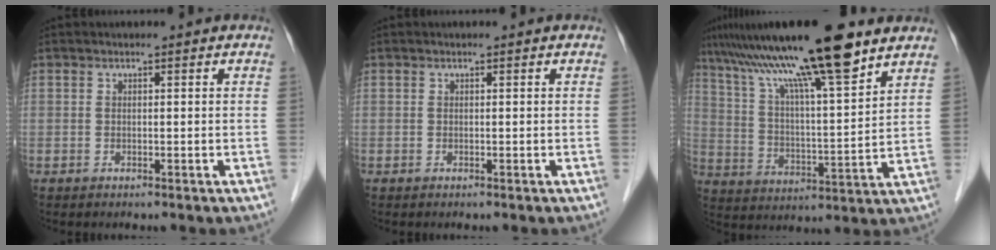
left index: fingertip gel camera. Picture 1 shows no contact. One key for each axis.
{"total": 0.0}
{"total": 19.9, "fx": 14.1, "fy": 1.4, "fz": 13.9, "tx": -0.245, "ty": 0.028, "tz": 0.241}